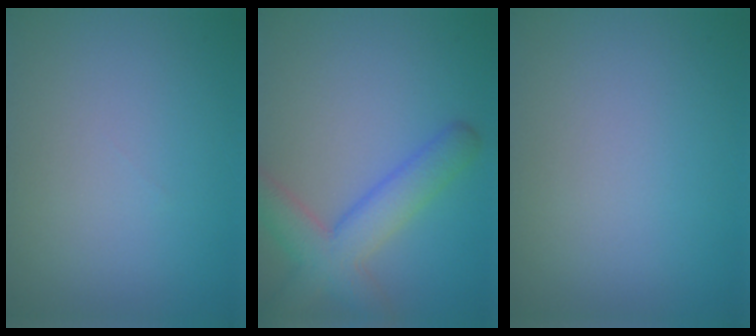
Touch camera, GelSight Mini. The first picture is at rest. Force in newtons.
{"total": 5.4, "press": 5.4, "slide": 0.3}
{"total": 0.0}